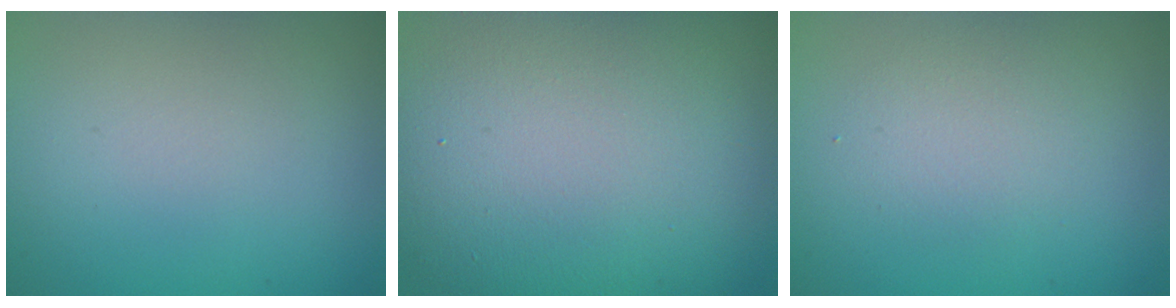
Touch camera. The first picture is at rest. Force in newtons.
{"total": 14.1, "press": 14.1, "slide": 1.4}
{"total": 2.1, "press": 2.1, "slide": 0.2}